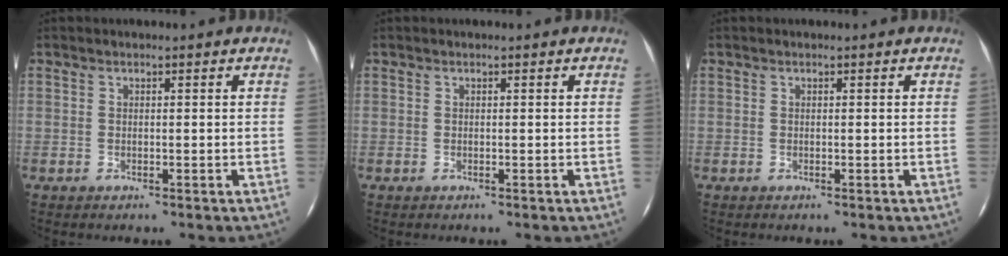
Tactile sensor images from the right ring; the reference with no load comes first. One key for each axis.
{"total": 0.0}
{"total": 0.0}